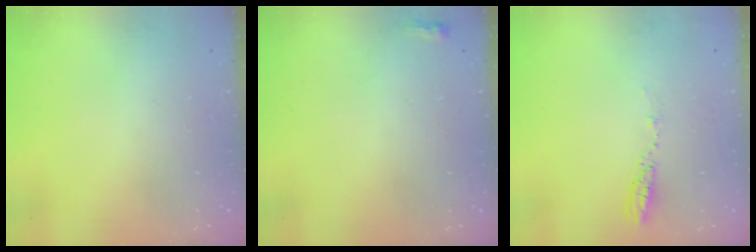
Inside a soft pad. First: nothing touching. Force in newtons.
{"total": 2.2, "press": 2.2, "slide": 0.6}
{"total": 3.6, "press": 3.6, "slide": 0.3}